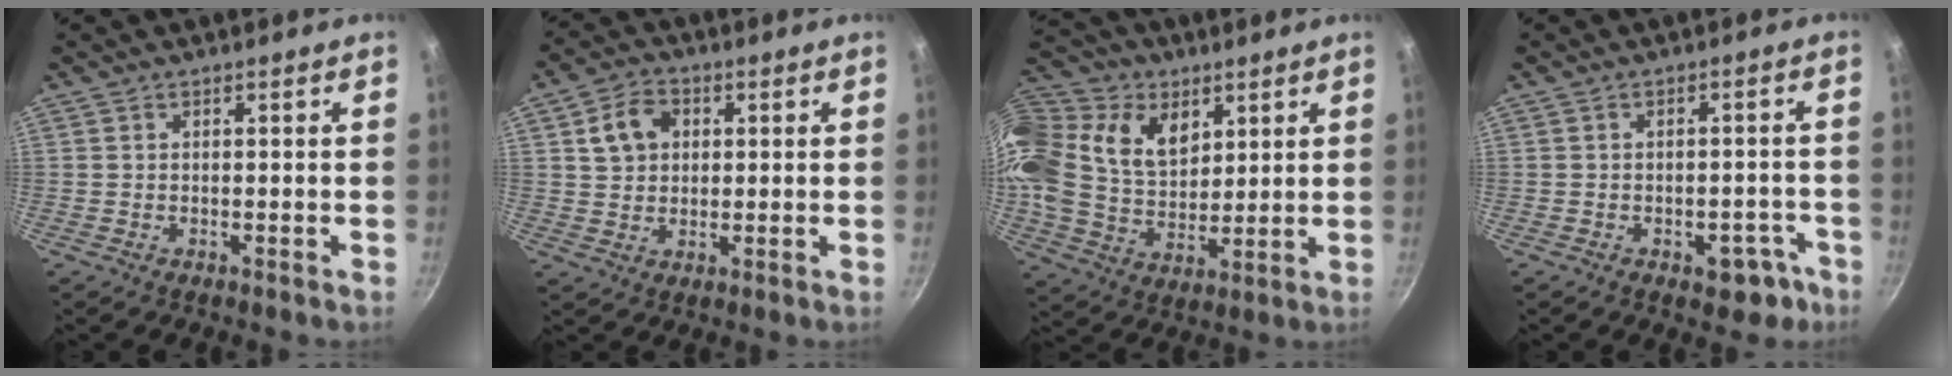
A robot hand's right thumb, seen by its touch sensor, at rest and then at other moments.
{"total": 7.4, "force": [2.0, 5.9, 4.0], "torque": [-0.052, 0.010, 0.029]}
{"total": 26.2, "force": [10.7, 18.3, 15.3], "torque": [-0.335, 0.016, 0.194]}
{"total": 6.0, "force": [-3.0, 3.7, 3.6], "torque": [-0.010, 0.029, -0.024]}